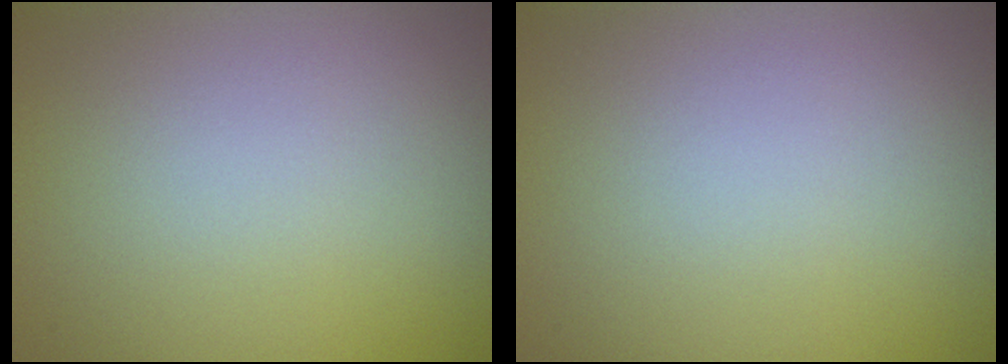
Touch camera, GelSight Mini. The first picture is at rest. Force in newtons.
{"total": 0.0}